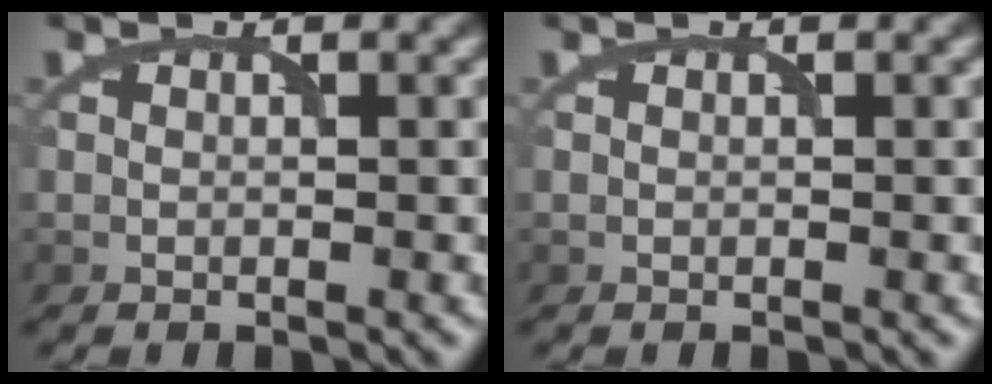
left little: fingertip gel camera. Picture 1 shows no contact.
{"total": 0.0}